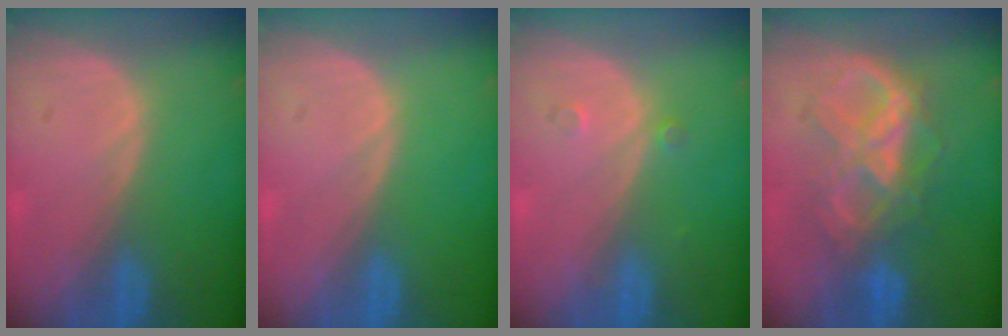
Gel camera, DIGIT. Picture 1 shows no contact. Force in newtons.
{"total": 0.0}
{"total": 1.2, "press": 1.0, "slide": 0.7}
{"total": 7.9, "press": 7.9, "slide": 0.6}